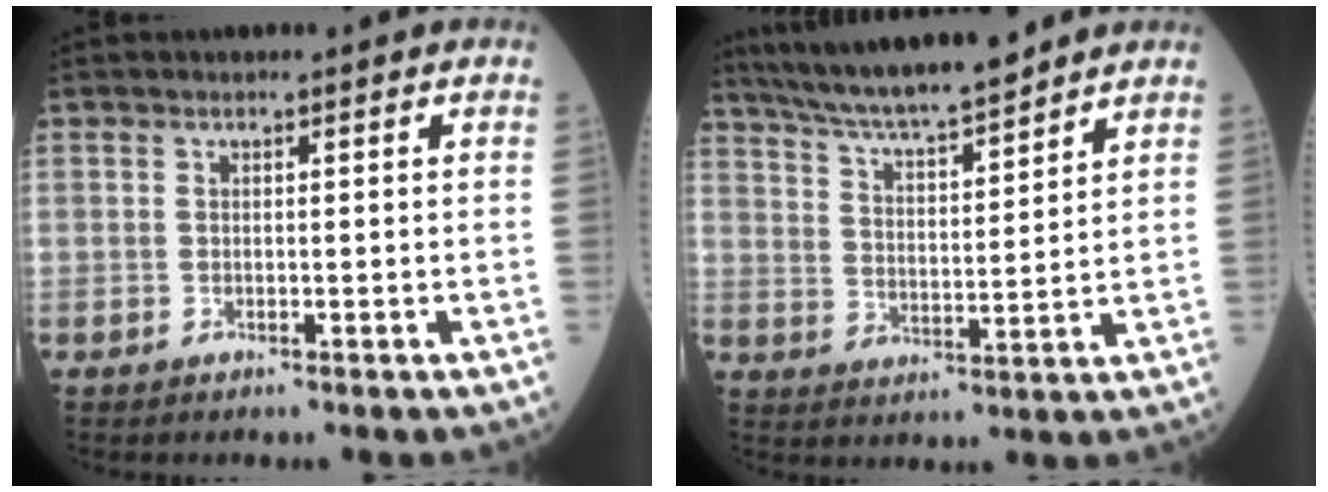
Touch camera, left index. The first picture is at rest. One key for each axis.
{"total": 14.6, "fx": 13.0, "fy": 1.1, "fz": 6.6, "tx": -0.119, "ty": 0.014, "tz": 0.221}